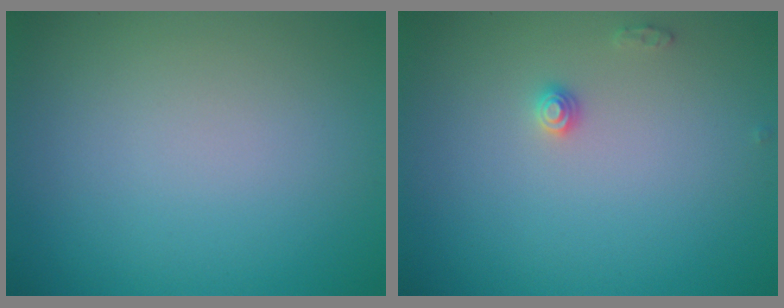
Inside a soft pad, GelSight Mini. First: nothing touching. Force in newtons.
{"total": 1.0, "press": 1.0, "slide": 0.1}